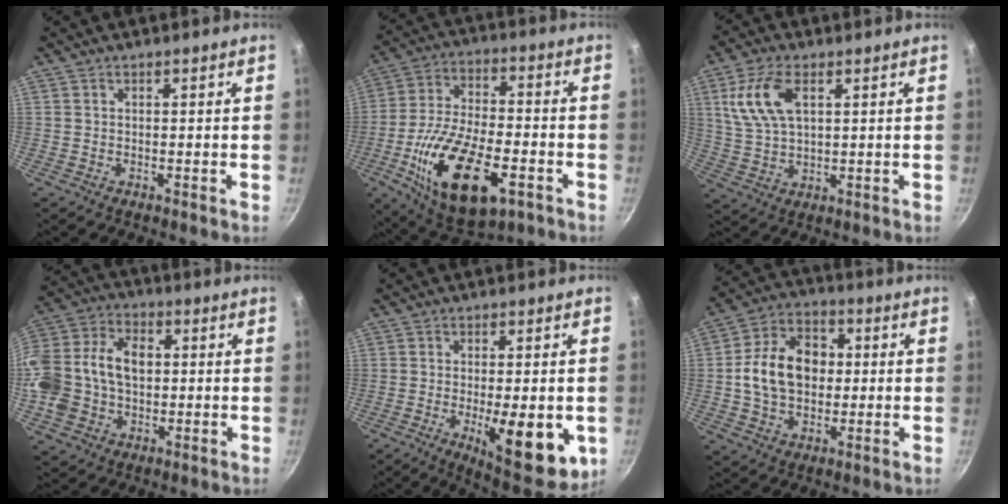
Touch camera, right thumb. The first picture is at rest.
{"total": 21.6, "force": [-7.8, 10.3, 17.3], "torque": [-0.303, 0.016, -0.132]}
{"total": 10.6, "force": [3.5, 5.6, 8.2], "torque": [-0.163, -0.002, 0.073]}
{"total": 18.2, "force": [0.1, 13.4, 12.2], "torque": [-0.237, 0.042, -0.005]}
{"total": 14.6, "force": [-3.5, 5.2, 13.2], "torque": [-0.150, -0.004, -0.038]}
{"total": 14.3, "force": [0.4, 10.5, 9.7], "torque": [-0.135, 0.024, -0.004]}